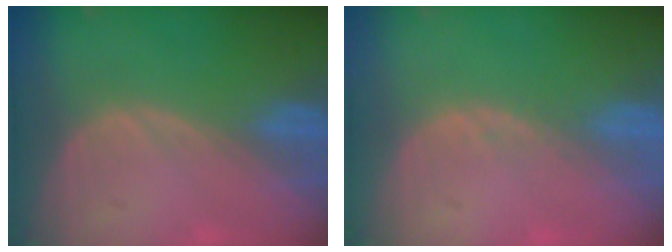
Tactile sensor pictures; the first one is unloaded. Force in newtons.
{"total": 0.6, "press": 0.6, "slide": 0.1}